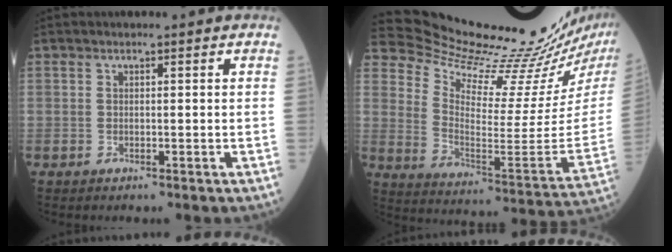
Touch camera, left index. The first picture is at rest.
{"total": 23.8, "force": [22.3, -0.4, 8.3], "torque": [-0.155, -0.129, 0.316]}